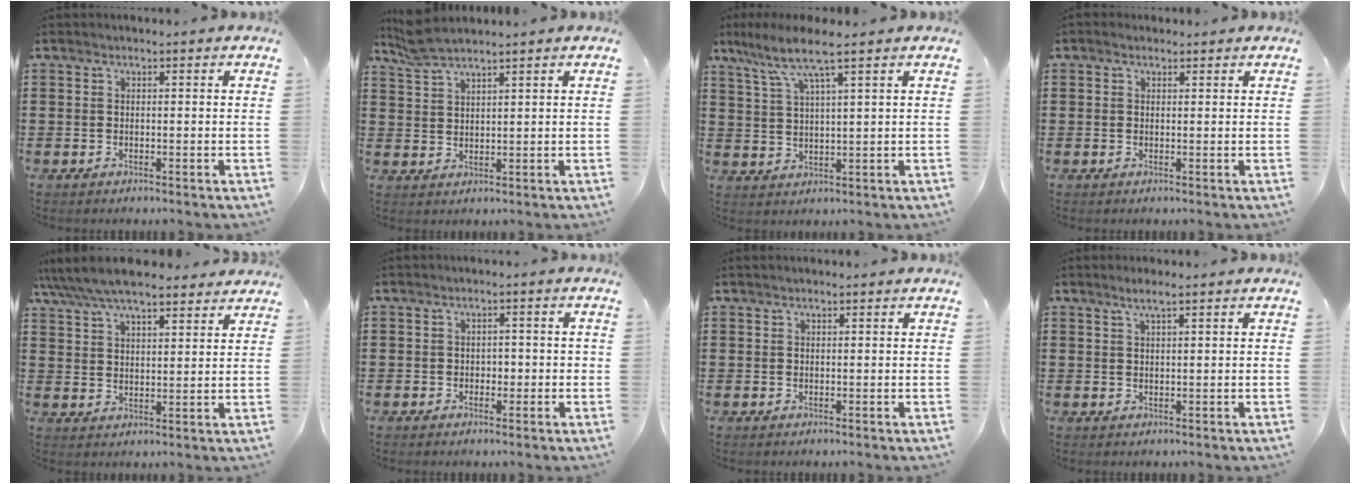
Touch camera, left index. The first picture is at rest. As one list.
[{"total": 4.0, "force": [3.5, 0.4, 1.9], "torque": [-0.047, -0.004, 0.067]}, {"total": 6.9, "force": [4.8, 0.4, 5.0], "torque": [-0.114, -0.015, 0.079]}, {"total": 0.6, "force": [0.4, 0.5, 0.2], "torque": [-0.005, 0.005, 0.008]}, {"total": 7.1, "force": [6.5, 1.6, 2.5], "torque": [-0.071, -0.018, 0.118]}, {"total": 1.6, "force": [-0.2, 1.2, 1.0], "torque": [-0.021, 0.006, -0.007]}, {"total": 0.8, "force": [0.6, 0.1, 0.4], "torque": [-0.008, 0.000, 0.012]}, {"total": 2.3, "force": [1.6, 0.2, 1.7], "torque": [-0.034, 0.003, 0.028]}]